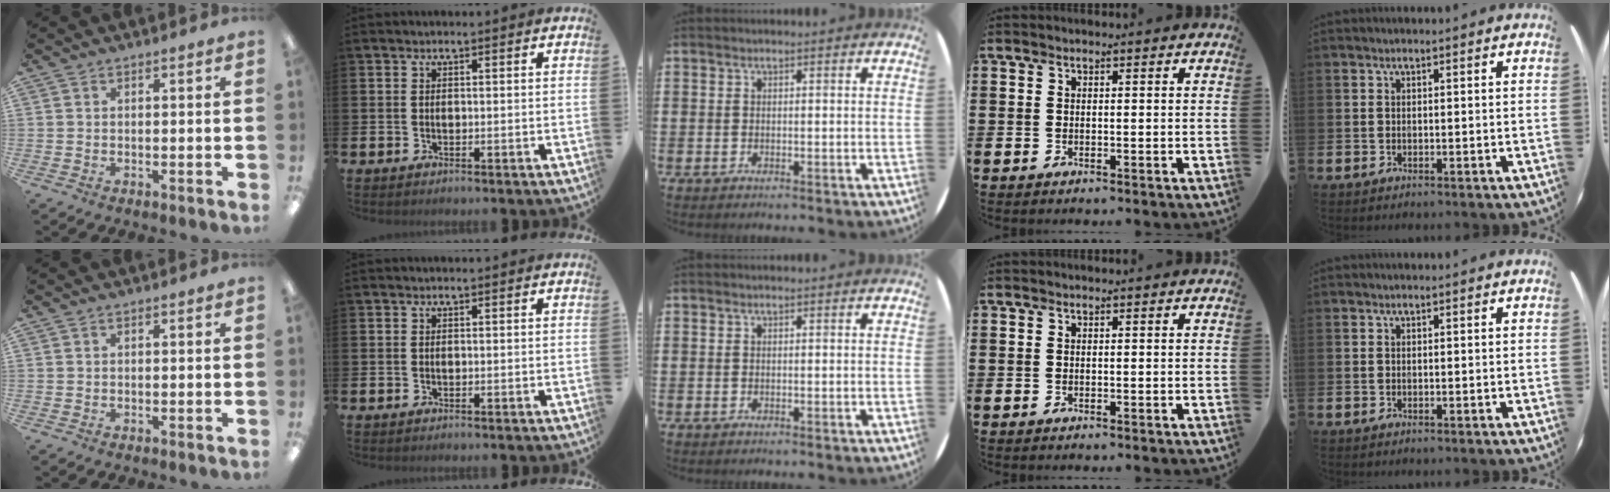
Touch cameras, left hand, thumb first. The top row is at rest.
{}